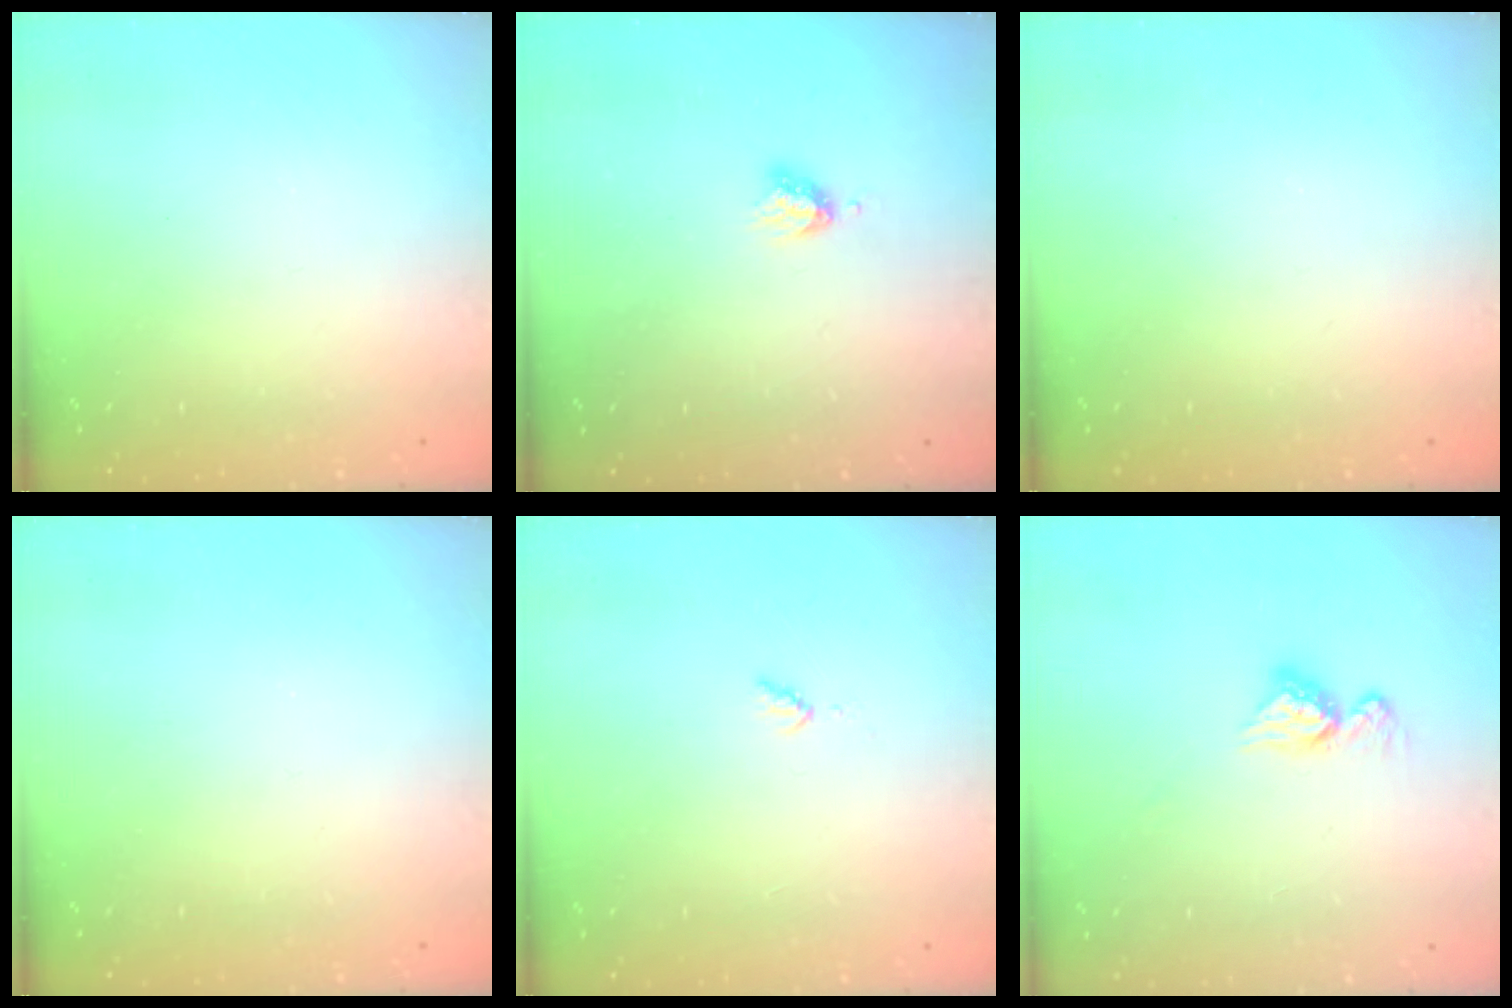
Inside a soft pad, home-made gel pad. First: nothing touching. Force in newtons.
{"total": 3.6, "press": 3.5, "slide": 0.5}
{"total": 0.0}
{"total": 0.0}
{"total": 2.8, "press": 2.8, "slide": 0.4}
{"total": 9.4, "press": 9.4, "slide": 0.8}